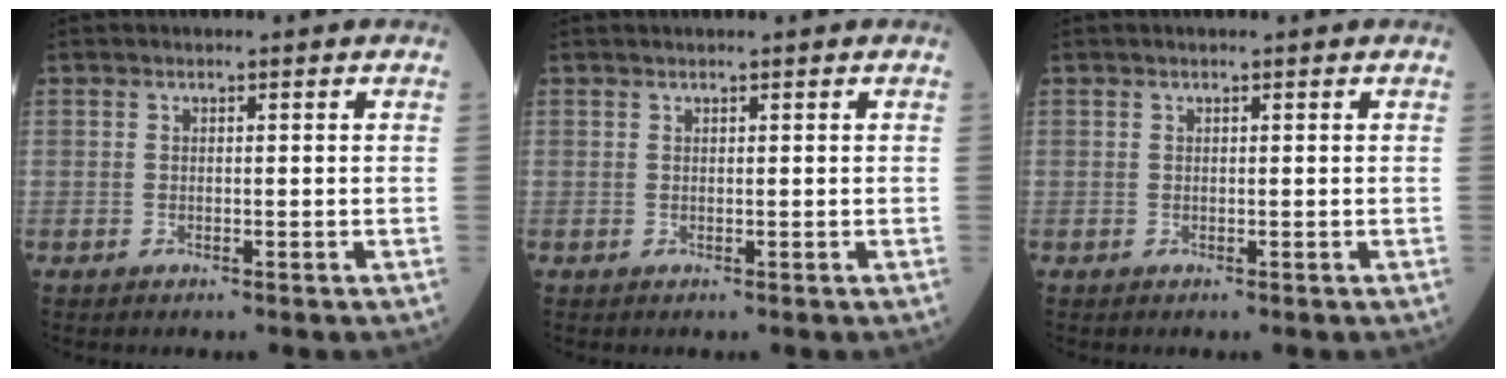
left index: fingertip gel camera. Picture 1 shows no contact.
{"total": 0.7, "force": [0.6, -0.1, 0.3], "torque": [-0.005, 0.010, 0.013]}
{"total": 0.0}